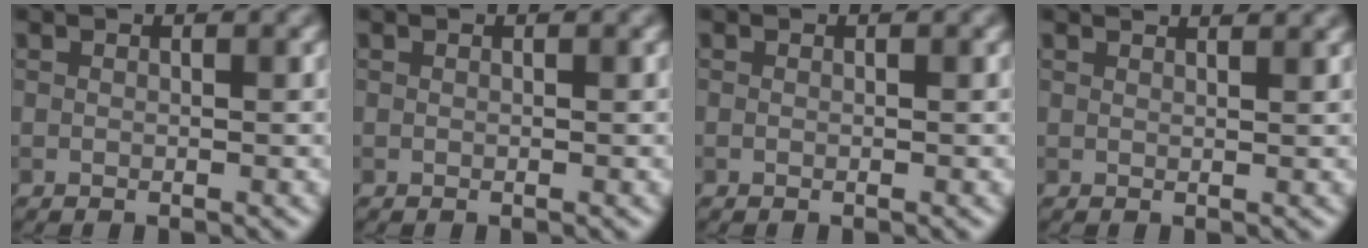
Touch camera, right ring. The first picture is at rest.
{"total": 0.0}
{"total": 0.0}
{"total": 2.7, "force": [2.3, 0.9, 1.2], "torque": [0.000, 0.010, 0.003]}